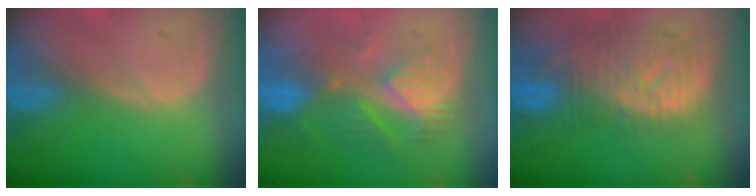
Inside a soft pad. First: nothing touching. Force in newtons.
{"total": 8.8, "press": 7.9, "slide": 3.8}
{"total": 10.9, "press": 9.7, "slide": 4.8}